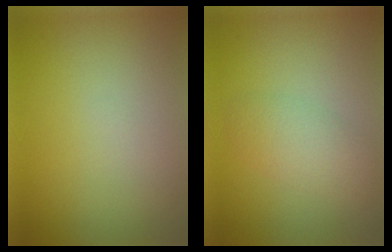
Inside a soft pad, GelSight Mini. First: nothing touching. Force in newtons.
{"total": 2.7, "press": 2.7, "slide": 0.3}